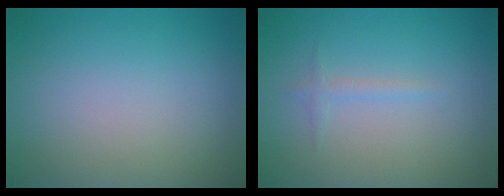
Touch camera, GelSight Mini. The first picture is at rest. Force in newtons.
{"total": 0.8, "press": 0.8, "slide": 0.0}